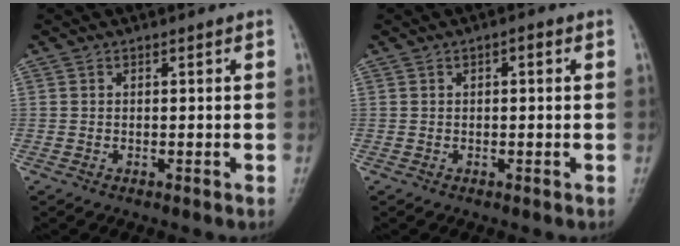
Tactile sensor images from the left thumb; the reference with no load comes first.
{"total": 1.5, "force": [0.4, 0.7, 1.2], "torque": [-0.012, 0.004, 0.002]}